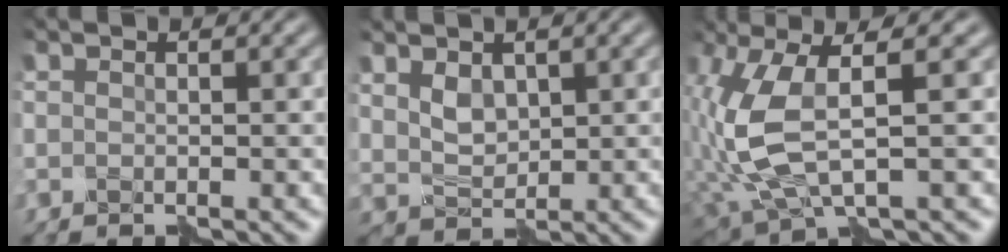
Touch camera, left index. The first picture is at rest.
{"total": 1.9, "force": [1.0, 1.2, 1.0], "torque": [-0.022, -0.004, 0.026]}
{"total": 7.2, "force": [0.8, 2.7, 6.6], "torque": [-0.171, -0.003, 0.020]}